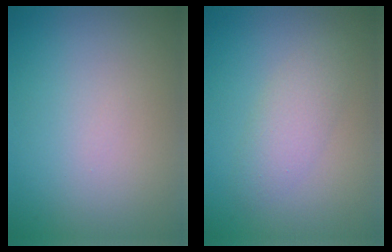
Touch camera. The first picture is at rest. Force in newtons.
{"total": 2.3, "press": 2.3, "slide": 0.1}